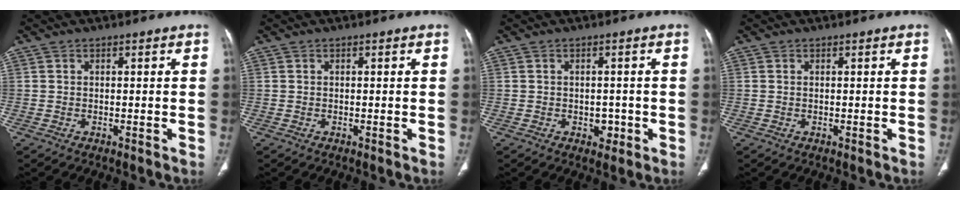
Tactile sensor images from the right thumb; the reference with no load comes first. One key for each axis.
{"total": 0.0}
{"total": 2.4, "fx": -0.8, "fy": 1.9, "fz": 1.3, "tx": -0.003, "ty": 0.002, "tz": -0.008}
{"total": 0.0}